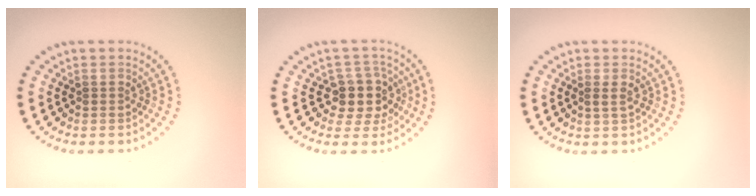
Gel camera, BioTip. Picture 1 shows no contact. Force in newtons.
{"total": 3.4, "press": 2.9, "slide": 1.6}
{"total": 0.5, "press": 0.5, "slide": 0.2}